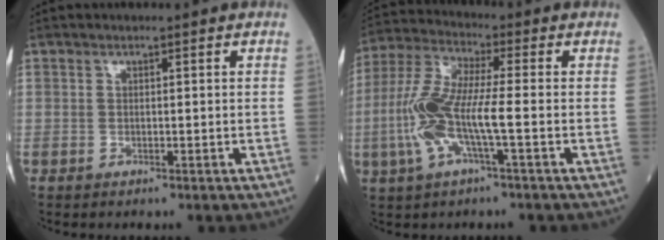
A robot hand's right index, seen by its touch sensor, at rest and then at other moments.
{"total": 10.9, "force": [-2.3, 1.5, 10.6], "torque": [-0.238, 0.008, -0.051]}